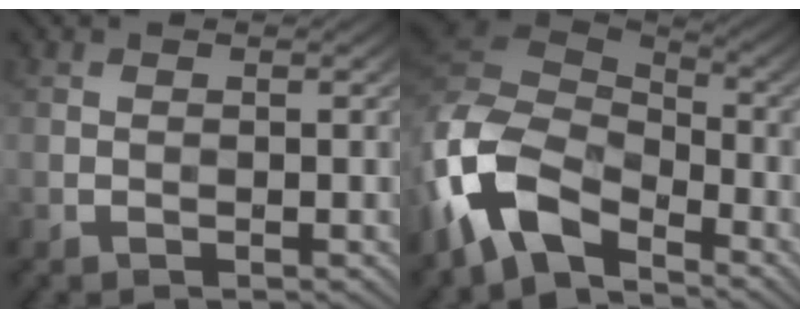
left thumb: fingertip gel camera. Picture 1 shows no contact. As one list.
[{"total": 13.0, "force": [-7.3, 7.4, 7.7], "torque": [-0.192, -0.014, -0.149]}]